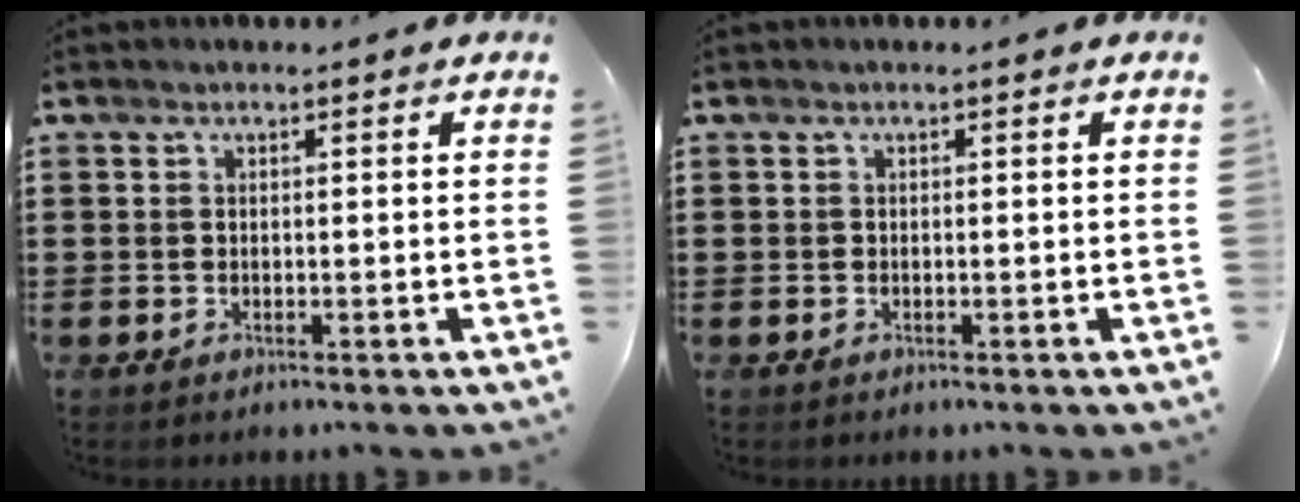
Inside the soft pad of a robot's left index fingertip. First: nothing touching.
{"total": 0.0}